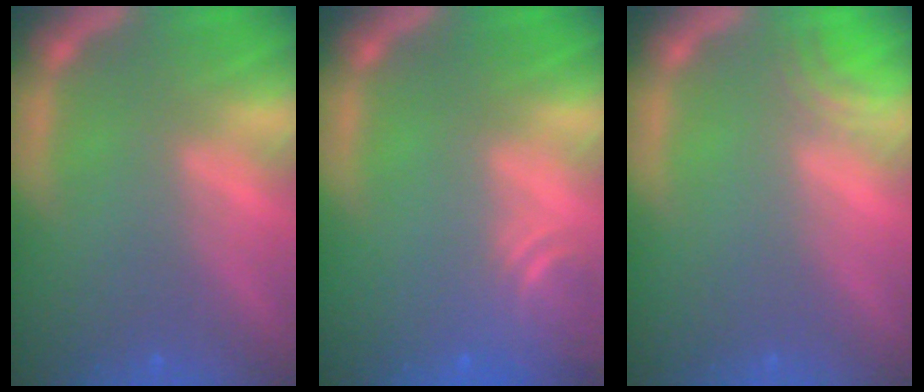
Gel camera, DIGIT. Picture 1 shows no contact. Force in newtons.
{"total": 3.0}
{"total": 1.5}